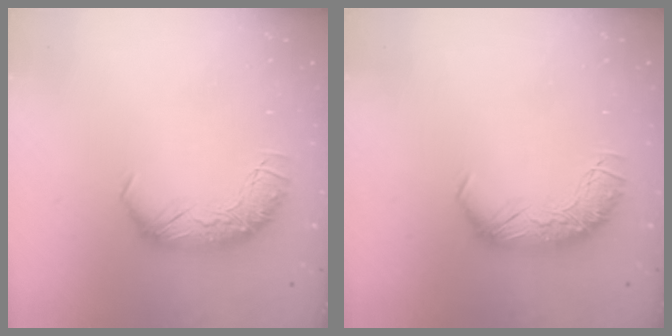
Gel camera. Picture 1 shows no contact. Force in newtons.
{"total": 0.0}